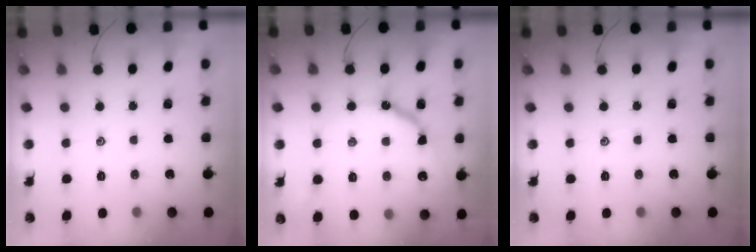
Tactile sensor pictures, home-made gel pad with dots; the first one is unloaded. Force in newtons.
{"total": 10.4, "press": 10.3, "slide": 0.7}
{"total": 0.0}